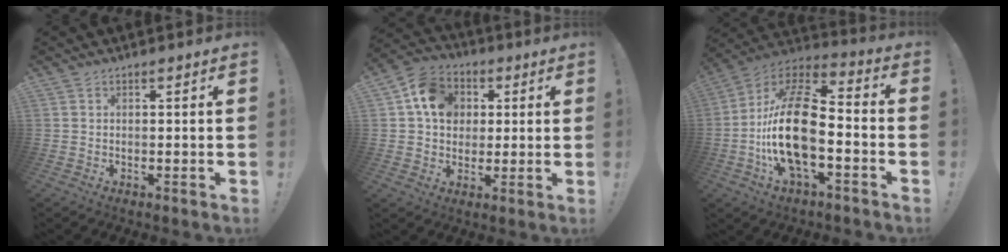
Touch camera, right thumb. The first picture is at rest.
{"total": 12.9, "force": [3.3, 10.9, 6.0], "torque": [-0.092, 0.007, 0.070]}
{"total": 22.5, "force": [-4.7, 10.3, 19.4], "torque": [-0.386, 0.030, -0.077]}